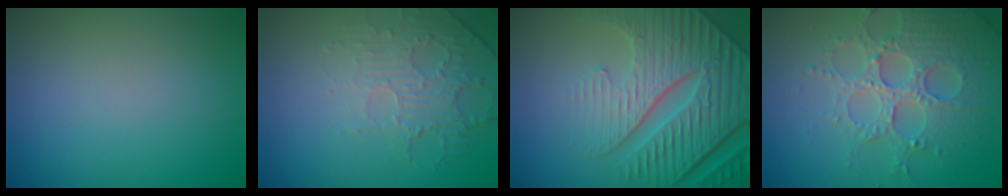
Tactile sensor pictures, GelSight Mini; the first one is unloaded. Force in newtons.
{"total": 2.3, "press": 1.5, "slide": 1.7}
{"total": 8.5, "press": 6.3, "slide": 5.8}
{"total": 4.9, "press": 4.7, "slide": 1.4}